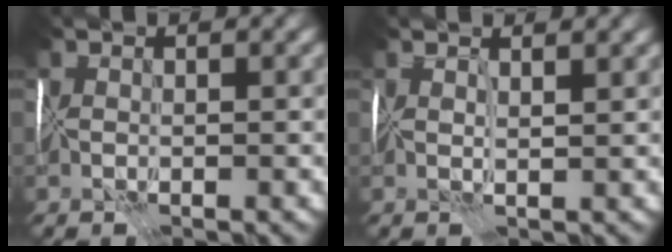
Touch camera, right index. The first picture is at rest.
{"total": 2.7, "force": [2.4, 0.3, 1.1], "torque": [-0.005, 0.008, 0.042]}